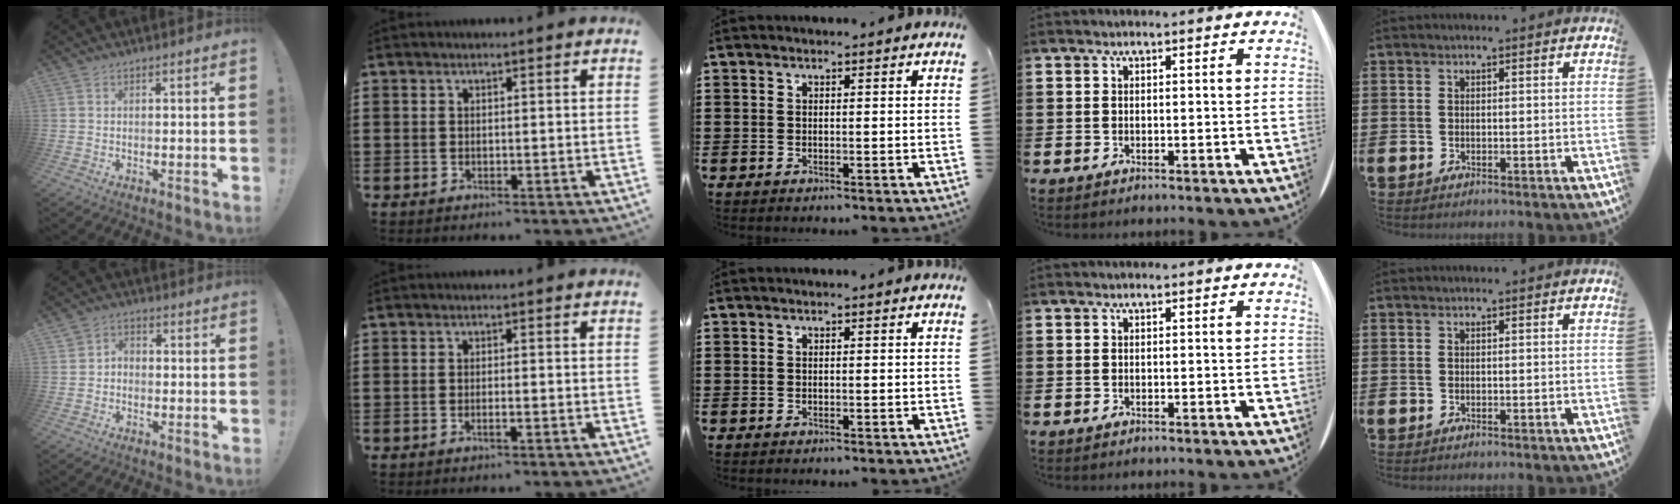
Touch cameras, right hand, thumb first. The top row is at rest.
{"thumb": {"total": 3.3, "force": [-1.5, 2.7, 1.3], "torque": [-0.027, 0.016, -0.027]}, "index": {"total": 1.0, "force": [-0.6, 0.0, 0.8], "torque": [-0.014, -0.004, -0.010]}}